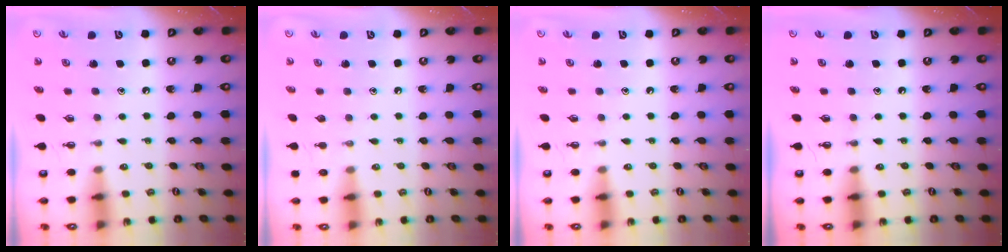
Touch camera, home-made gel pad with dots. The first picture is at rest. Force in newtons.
{"total": 0.0}
{"total": 0.0}
{"total": 0.0}